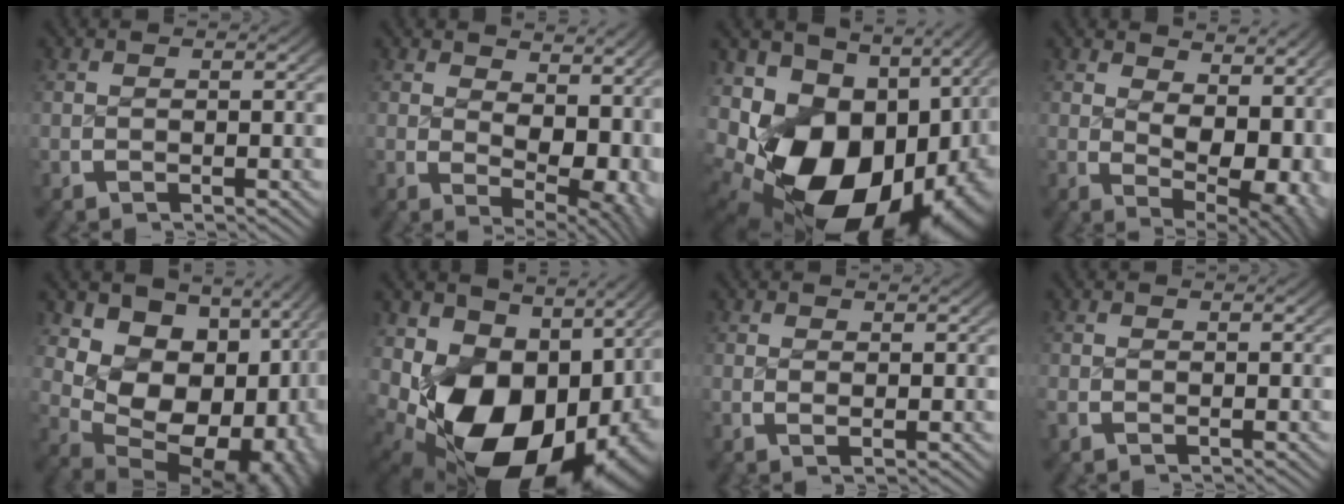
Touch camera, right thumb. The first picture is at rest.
{"total": 6.0, "force": [0.9, 3.4, 4.9], "torque": [-0.069, -0.033, 0.032]}
{"total": 22.1, "force": [-2.4, 15.0, 16.0], "torque": [-0.295, -0.075, -0.010]}
{"total": 7.3, "force": [0.9, 4.1, 5.9], "torque": [-0.089, -0.037, 0.035]}
{"total": 16.9, "force": [-0.5, 12.1, 11.7], "torque": [-0.208, -0.047, 0.001]}
{"total": 19.6, "force": [-2.5, 13.4, 14.2], "torque": [-0.255, -0.076, -0.009]}
{"total": 0.7, "force": [0.3, 0.3, 0.5], "torque": [-0.010, -0.008, 0.009]}
{"total": 0.7, "force": [-0.4, 0.6, 0.2], "torque": [-0.009, -0.005, -0.005]}